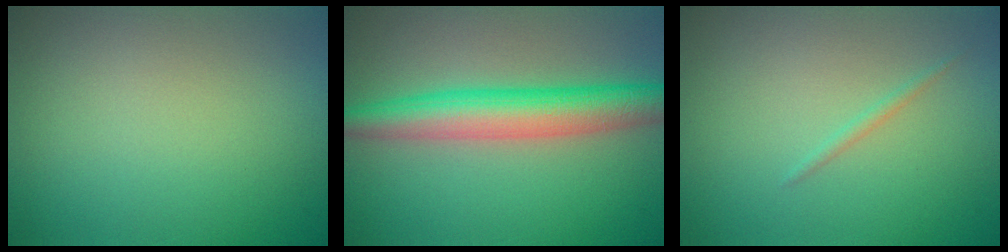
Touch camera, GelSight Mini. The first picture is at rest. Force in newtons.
{"total": 5.5, "press": 5.5, "slide": 0.1}
{"total": 0.6, "press": 0.6, "slide": 0.0}